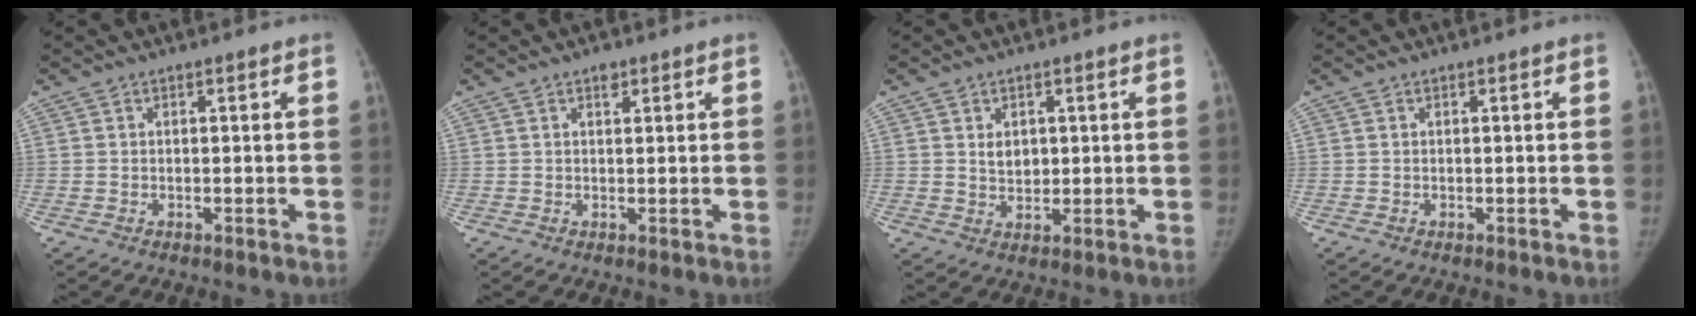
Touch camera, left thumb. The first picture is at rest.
{"total": 1.6, "force": [1.0, 0.9, 0.8], "torque": [-0.004, -0.003, 0.012]}
{"total": 3.5, "force": [1.0, 2.6, 2.1], "torque": [-0.017, -0.008, 0.021]}
{"total": 0.0}